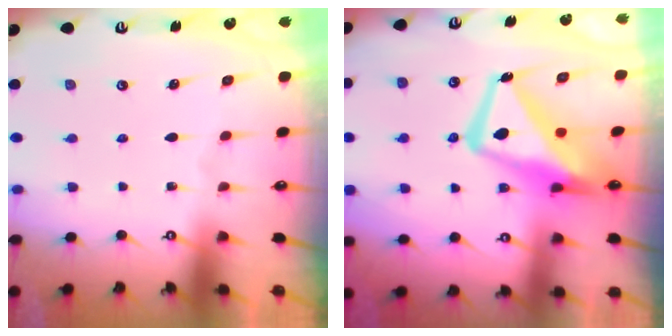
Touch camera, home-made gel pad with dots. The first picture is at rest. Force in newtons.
{"total": 15.4, "press": 15.3, "slide": 1.5}